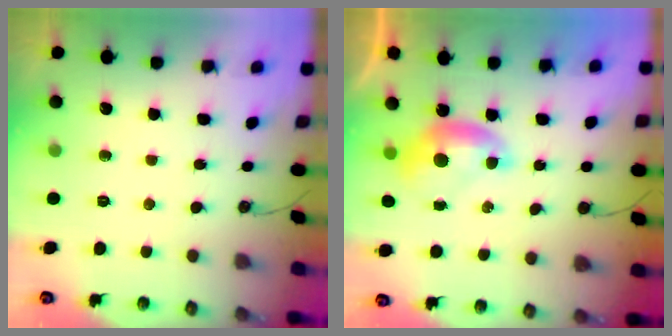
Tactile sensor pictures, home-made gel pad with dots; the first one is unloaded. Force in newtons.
{"total": 0.0}